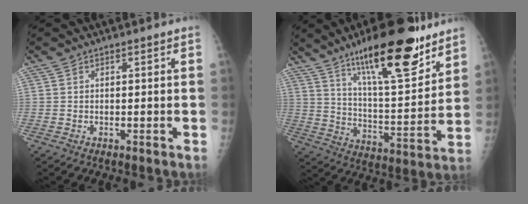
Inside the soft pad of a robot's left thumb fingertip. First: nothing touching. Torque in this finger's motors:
{"motor_torque": [1.07, -0.11, 1.63, -1.13, 0.34]}